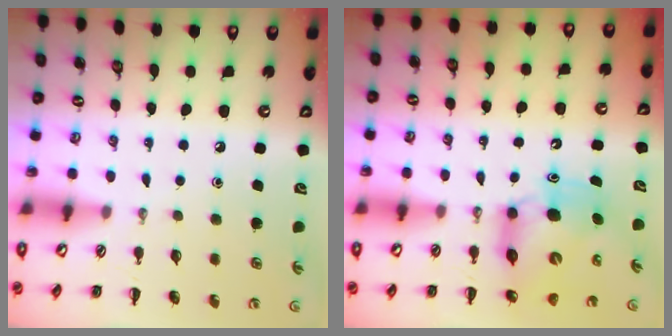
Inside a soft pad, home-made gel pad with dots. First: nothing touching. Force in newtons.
{"total": 7.8, "press": 7.6, "slide": 2.0}